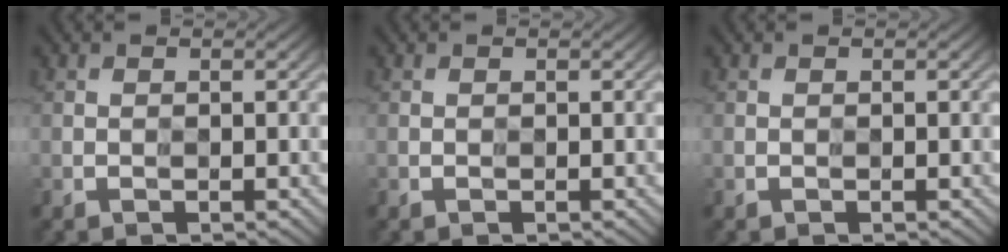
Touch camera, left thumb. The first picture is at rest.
{"total": 0.0}
{"total": 0.0}